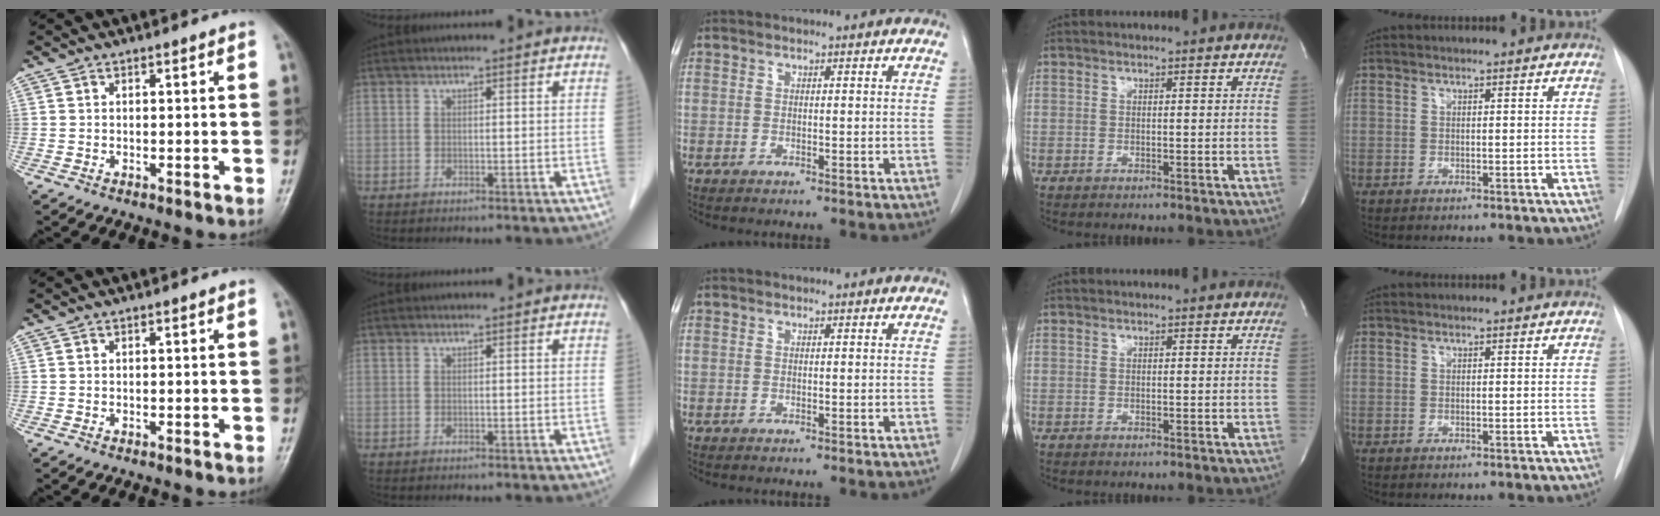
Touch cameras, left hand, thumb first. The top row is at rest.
{}